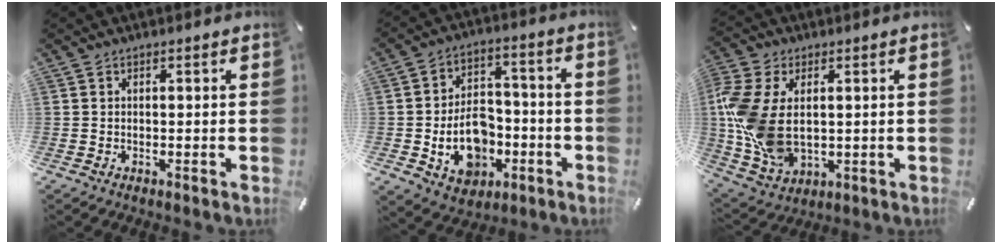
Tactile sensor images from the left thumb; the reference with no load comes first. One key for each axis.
{"total": 13.2, "fx": -3.7, "fy": 10.0, "fz": 7.8, "tx": -0.118, "ty": 0.018, "tz": -0.059}
{"total": 13.6, "fx": 1.4, "fy": 9.6, "fz": 9.6, "tx": -0.226, "ty": -0.005, "tz": 0.027}